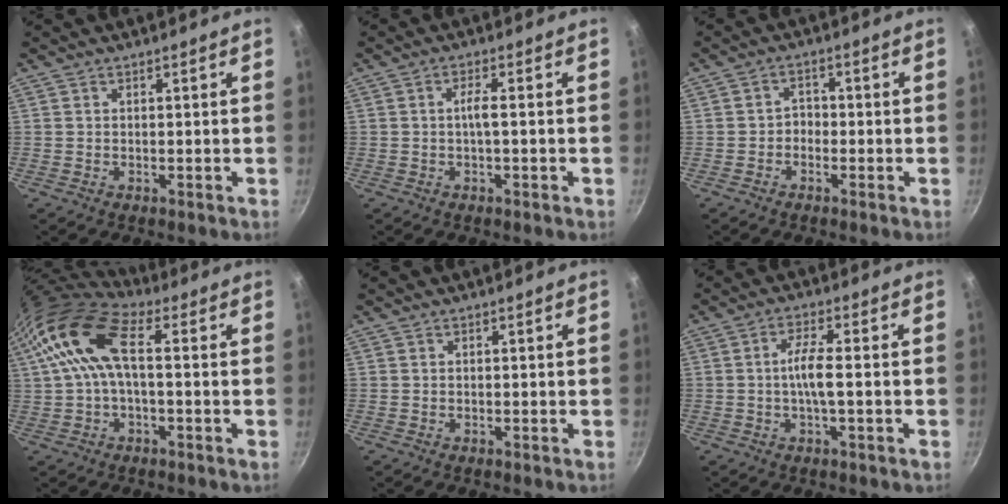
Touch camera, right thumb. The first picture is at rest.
{"total": 2.6, "force": [-0.5, 0.2, 2.5], "torque": [-0.056, 0.007, -0.010]}
{"total": 2.4, "force": [-1.0, 1.9, 1.1], "torque": [-0.001, 0.017, -0.023]}
{"total": 13.2, "force": [2.5, 6.0, 11.5], "torque": [-0.230, 0.029, 0.038]}
{"total": 0.0}
{"total": 5.1, "force": [-0.8, 0.8, 5.0], "torque": [-0.104, 0.011, -0.020]}